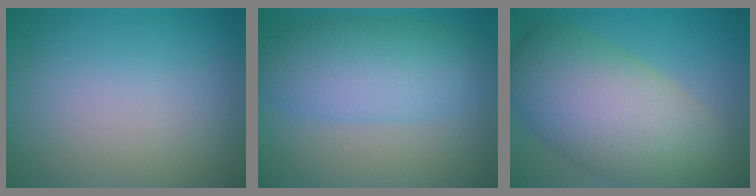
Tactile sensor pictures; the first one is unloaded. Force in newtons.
{"total": 6.3, "press": 6.3, "slide": 0.0}
{"total": 11.4, "press": 11.4, "slide": 0.6}